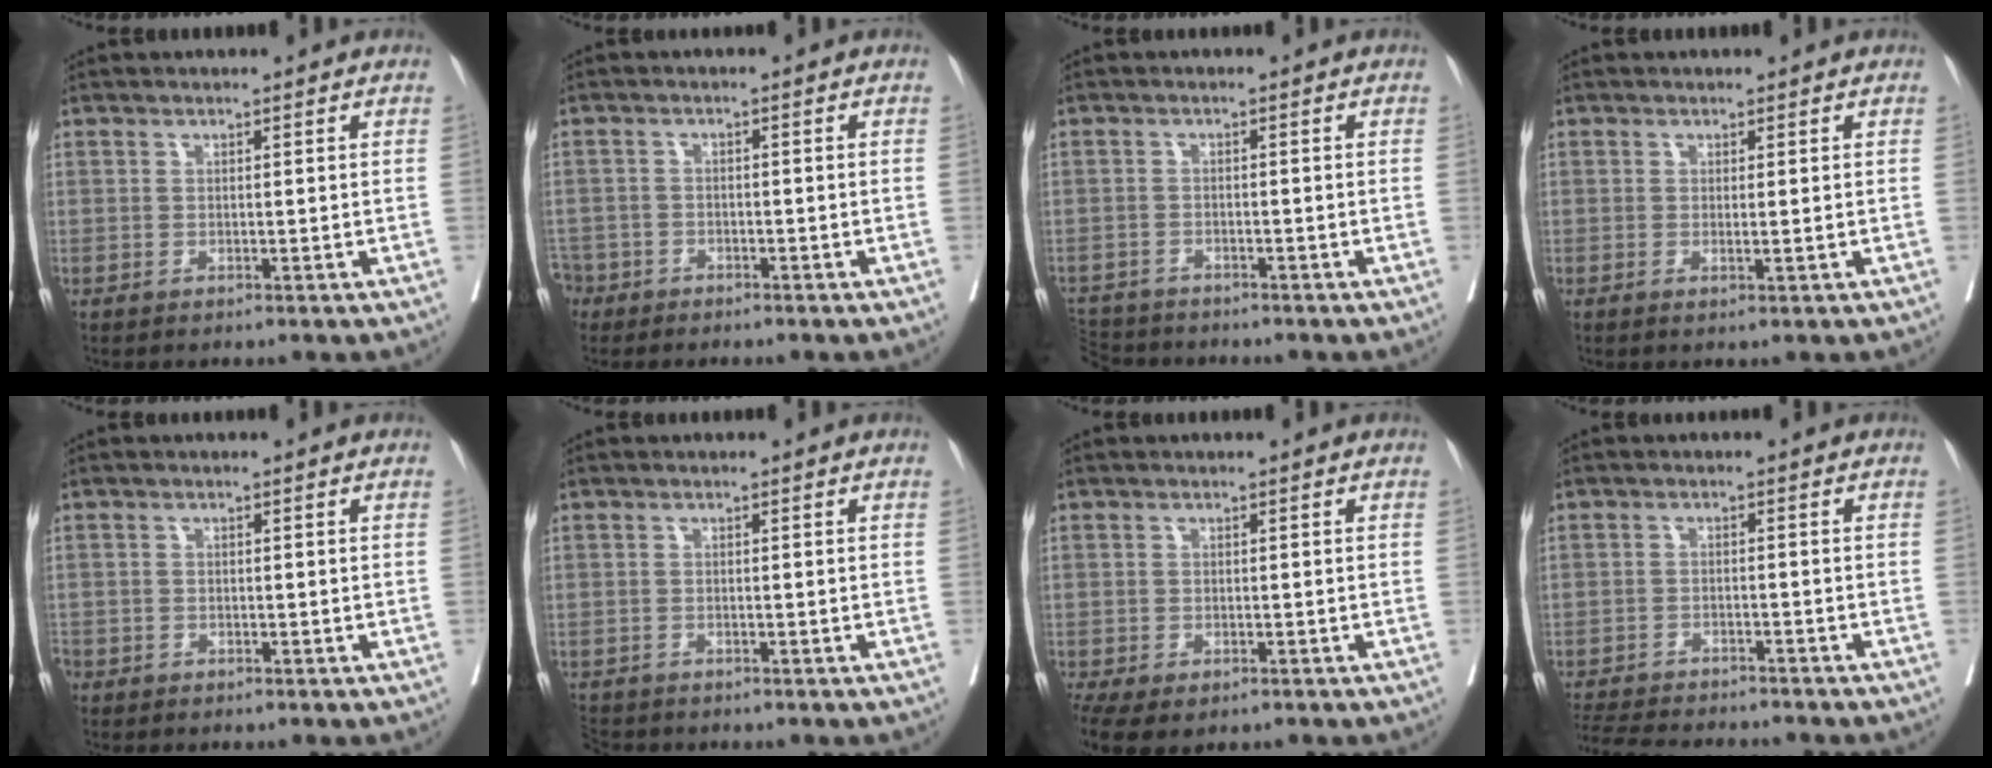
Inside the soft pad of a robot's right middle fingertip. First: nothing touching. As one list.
[{"total": 4.8, "force": [-3.8, 3.0, 0.2], "torque": [-0.007, 0.003, -0.074]}, {"total": 7.2, "force": [-6.7, 2.3, 1.5], "torque": [-0.036, -0.004, -0.112]}, {"total": 1.0, "force": [-0.1, -0.1, 1.0], "torque": [-0.020, -0.004, 0.000]}, {"total": 3.1, "force": [-2.3, 1.9, 0.8], "torque": [-0.021, 0.000, -0.046]}, {"total": 3.4, "force": [-3.1, 1.3, 0.2], "torque": [-0.003, -0.007, -0.058]}, {"total": 9.6, "force": [-6.5, 4.2, 5.6], "torque": [-0.128, -0.006, -0.098]}, {"total": 14.2, "force": [-12.9, 2.4, 5.3], "torque": [-0.108, -0.016, -0.184]}]